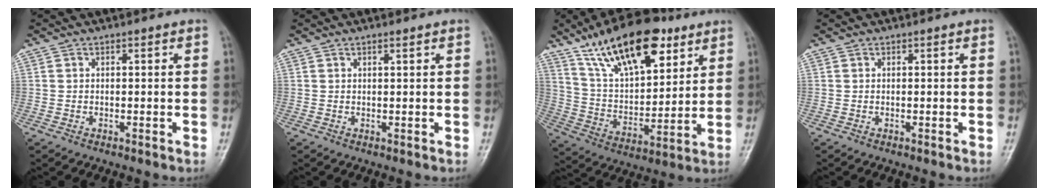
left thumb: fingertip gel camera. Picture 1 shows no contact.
{"total": 0.7, "force": [0.5, 0.1, 0.5], "torque": [-0.007, -0.001, 0.008]}
{"total": 21.0, "force": [12.7, 9.3, 14.0], "torque": [-0.198, -0.047, 0.229]}
{"total": 0.0}